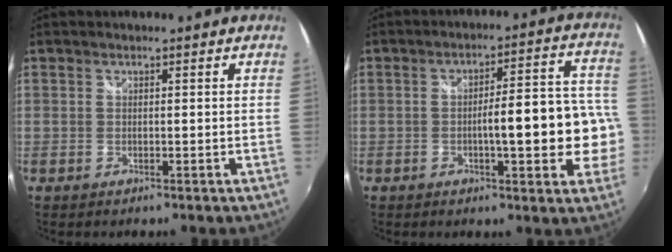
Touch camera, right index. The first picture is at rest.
{"total": 12.8, "force": [-3.0, 2.8, 12.1], "torque": [-0.168, 0.014, -0.036]}